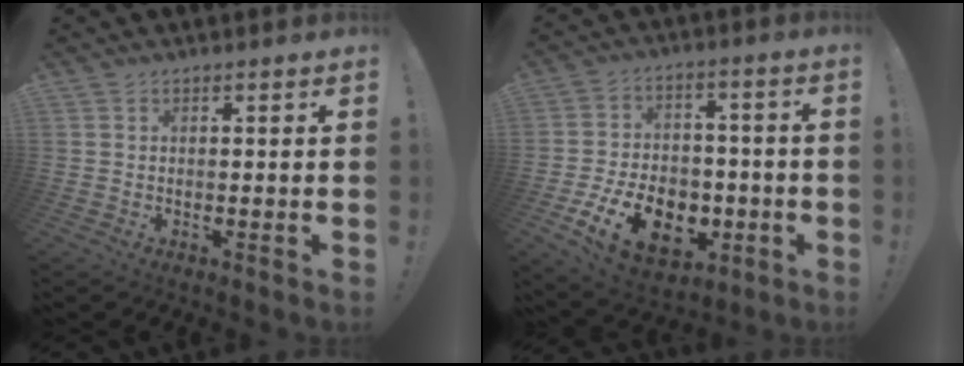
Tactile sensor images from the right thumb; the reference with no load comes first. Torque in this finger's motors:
{"motor_torque": [2.15, 2.35, 1.30, -1.17, 0.09]}